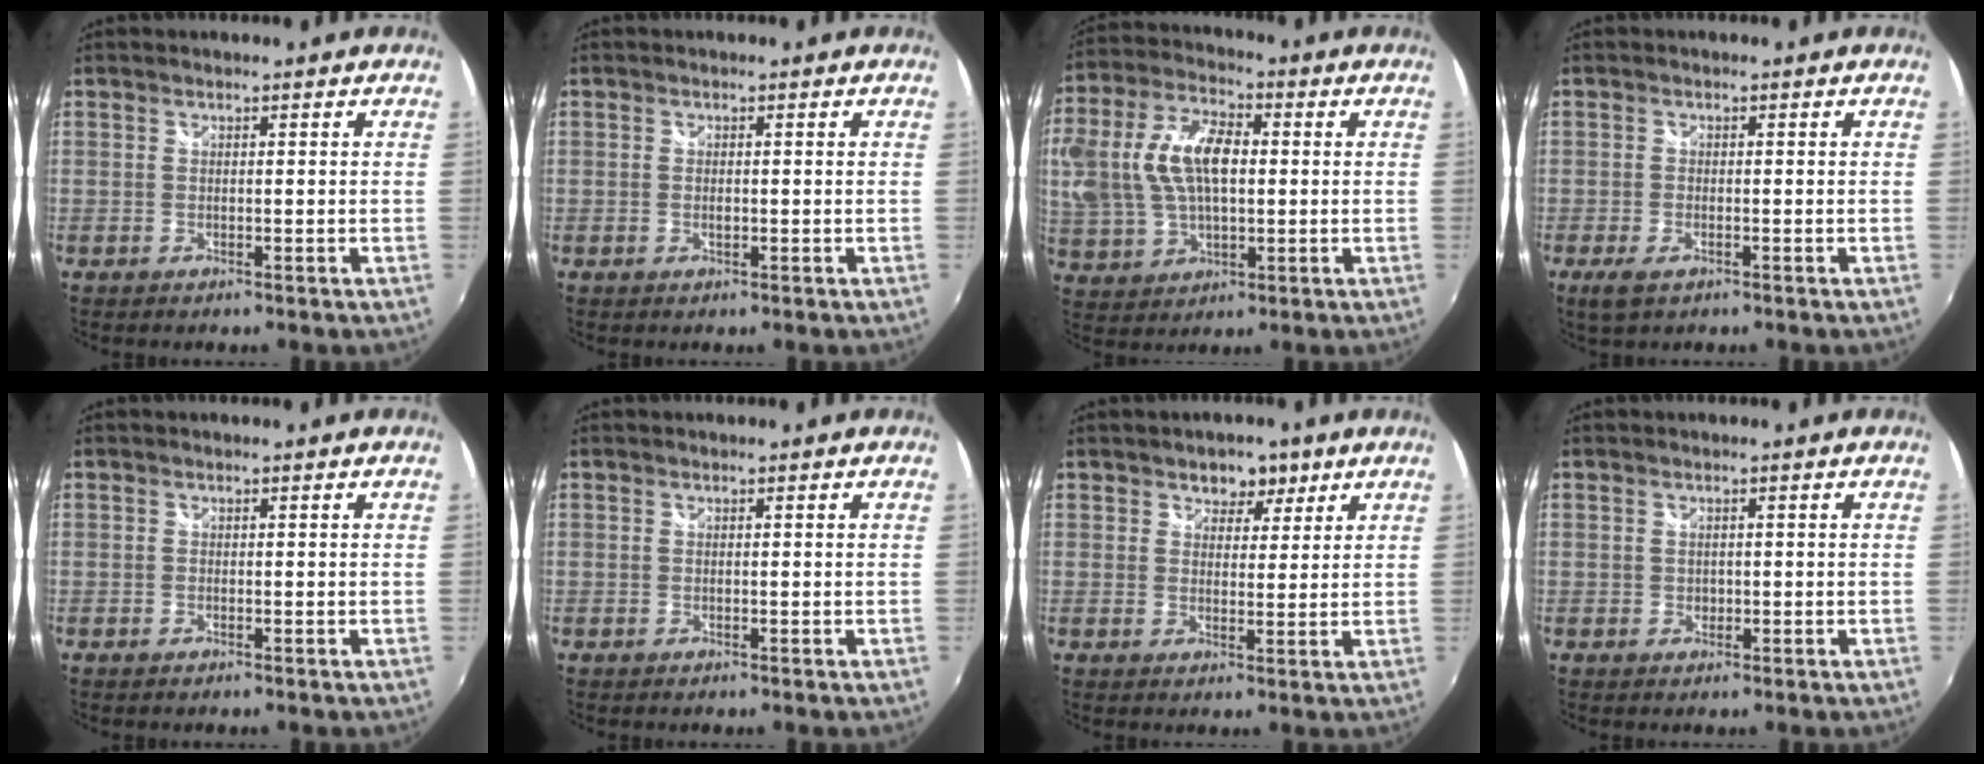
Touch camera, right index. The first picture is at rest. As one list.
[{"total": 1.2, "force": [-0.2, 0.7, 0.9], "torque": [-0.016, -0.001, -0.004]}, {"total": 17.3, "force": [1.9, 9.9, 14.1], "torque": [-0.301, 0.018, 0.040]}, {"total": 3.4, "force": [-1.9, 1.6, 2.4], "torque": [-0.056, -0.007, -0.032]}, {"total": 0.0}, {"total": 0.0}, {"total": 4.4, "force": [2.5, 3.2, 1.5], "torque": [-0.011, 0.001, 0.035]}, {"total": 1.2, "force": [0.1, 1.1, 0.4], "torque": [-0.004, 0.000, 0.001]}]